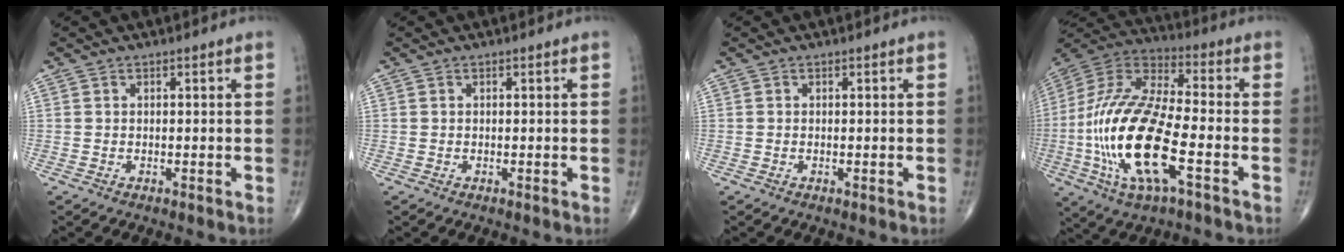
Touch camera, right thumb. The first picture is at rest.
{"total": 0.0}
{"total": 0.0}
{"total": 23.7, "force": [-6.1, 8.6, 21.3], "torque": [-0.469, 0.015, -0.107]}